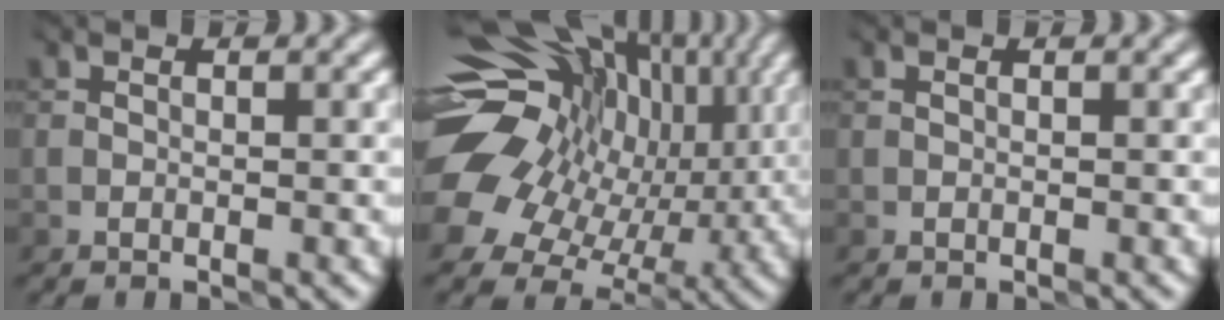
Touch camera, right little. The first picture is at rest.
{"total": 16.6, "force": [3.0, 13.3, 9.5], "torque": [-0.186, 0.034, 0.065]}
{"total": 0.0}